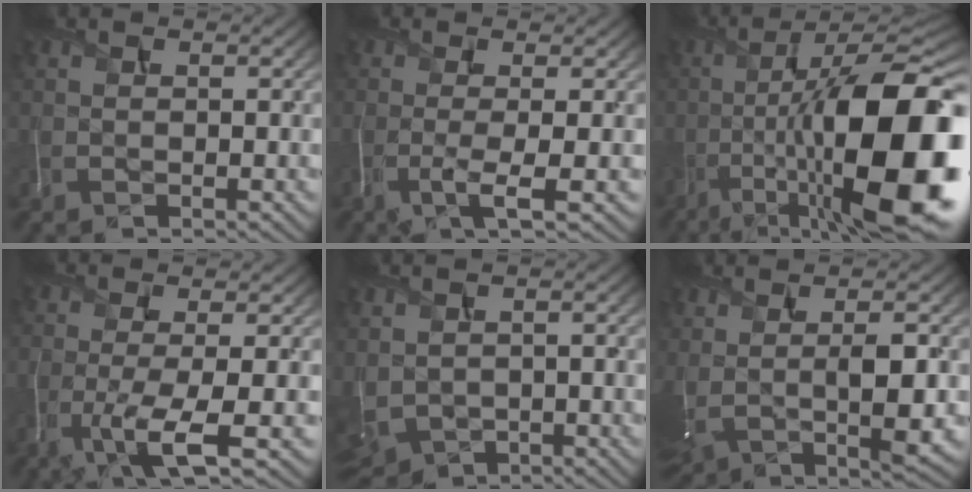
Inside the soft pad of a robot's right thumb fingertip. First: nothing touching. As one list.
[{"total": 4.1, "force": [-1.4, 0.9, 3.8], "torque": [-0.063, -0.011, -0.028]}, {"total": 20.6, "force": [-5.4, 7.1, 18.5], "torque": [-0.292, -0.011, -0.082]}, {"total": 6.4, "force": [-2.4, 1.3, 5.8], "torque": [-0.091, -0.009, -0.042]}, {"total": 5.0, "force": [0.7, 3.5, 3.4], "torque": [-0.111, -0.017, 0.031]}, {"total": 7.0, "force": [1.0, 2.4, 6.5], "torque": [-0.130, -0.003, 0.028]}]